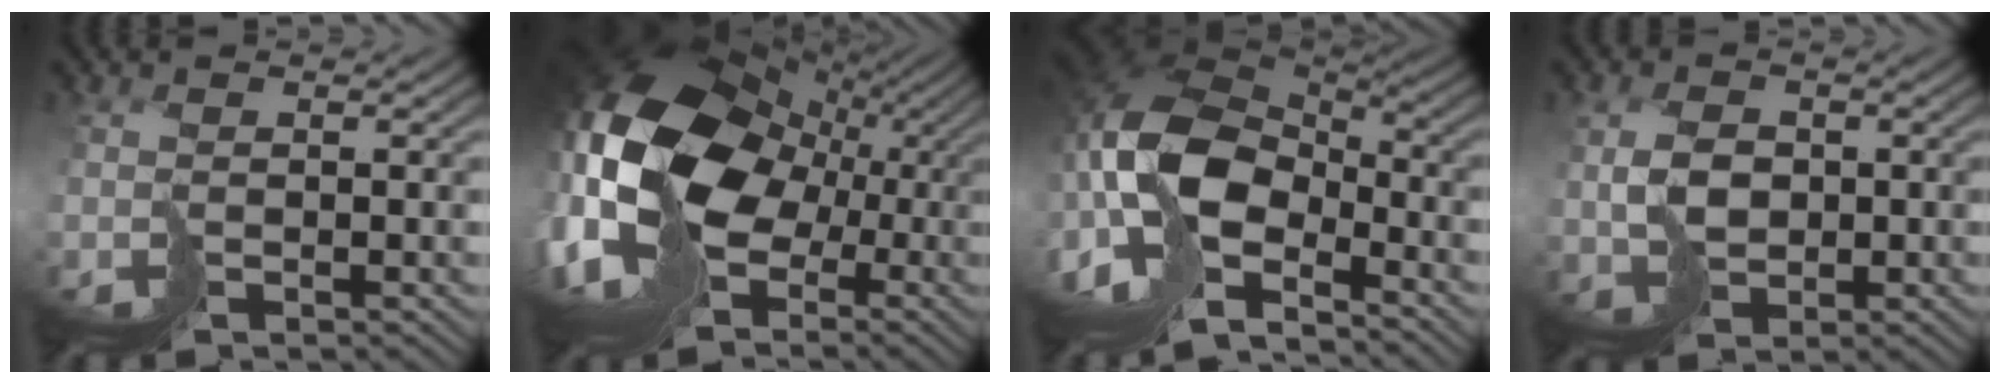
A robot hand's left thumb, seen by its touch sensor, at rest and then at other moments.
{"total": 19.8, "force": [0.7, 14.5, 13.5], "torque": [-0.319, -0.018, 0.029]}
{"total": 15.8, "force": [-4.1, 9.5, 12.0], "torque": [-0.293, -0.011, -0.082]}
{"total": 4.4, "force": [1.1, 3.1, 2.9], "torque": [-0.068, 0.004, 0.024]}